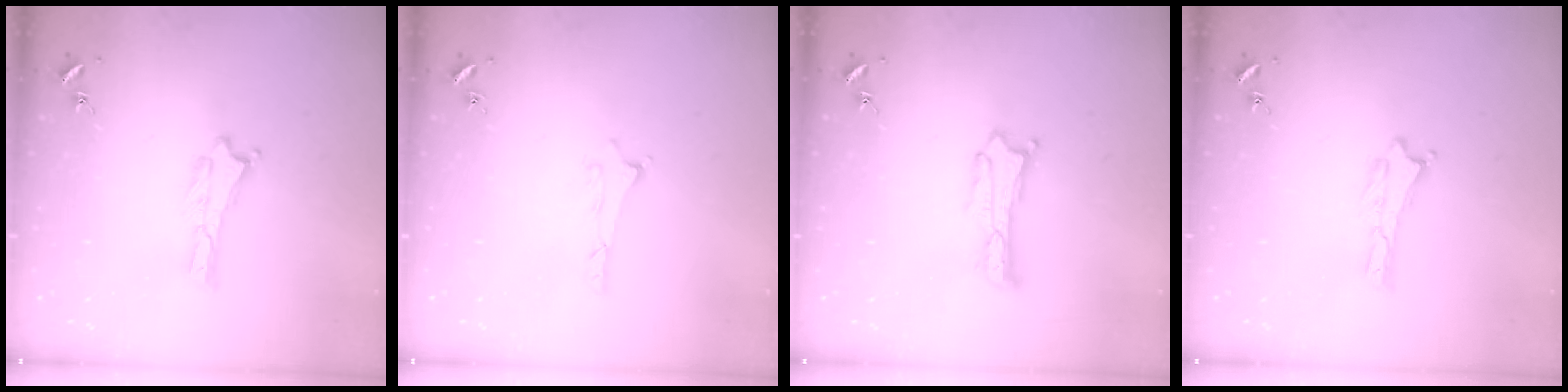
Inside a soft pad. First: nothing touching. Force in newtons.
{"total": 0.6, "press": 0.5, "slide": 0.2}
{"total": 1.8, "press": 1.8, "slide": 0.3}
{"total": 0.0}